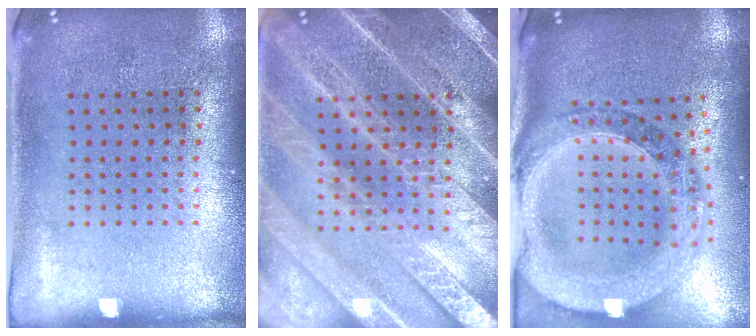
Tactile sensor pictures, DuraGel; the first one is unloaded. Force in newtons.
{"total": 5.8, "press": 5.7, "slide": 0.6}
{"total": 2.3, "press": 2.1, "slide": 1.0}